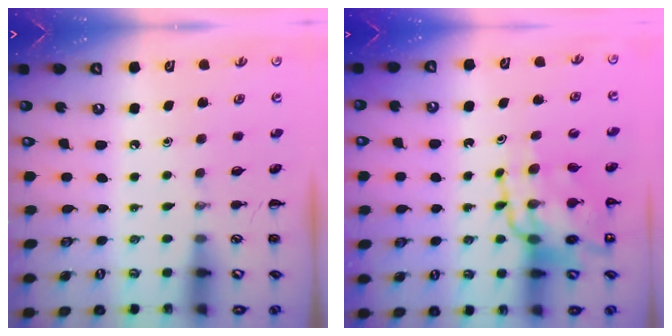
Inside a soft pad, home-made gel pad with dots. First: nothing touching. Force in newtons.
{"total": 12.4, "press": 11.9, "slide": 3.5}